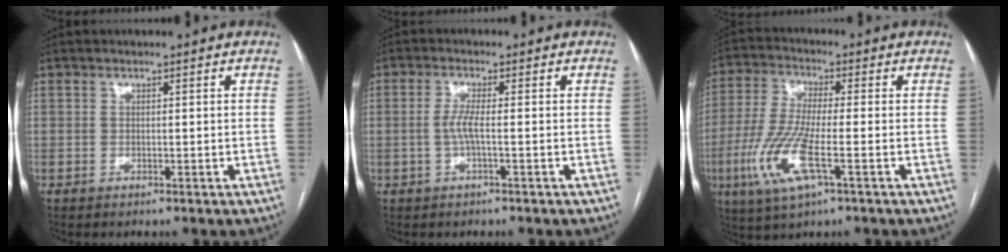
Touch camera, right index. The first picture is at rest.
{"total": 2.7, "force": [-0.5, 0.1, 2.6], "torque": [-0.057, 0.000, -0.011]}
{"total": 10.9, "force": [-3.7, 1.6, 10.1], "torque": [-0.224, -0.014, -0.074]}